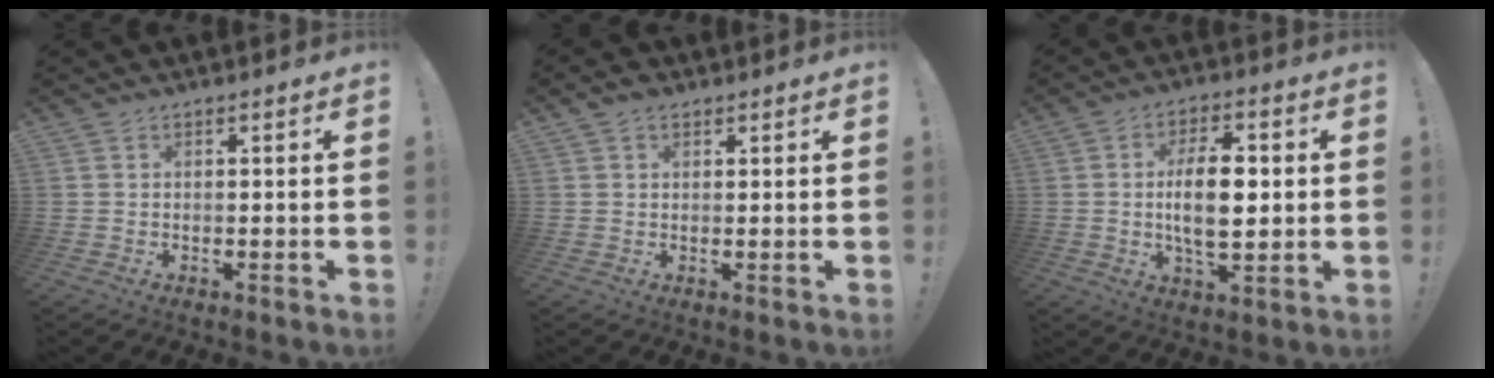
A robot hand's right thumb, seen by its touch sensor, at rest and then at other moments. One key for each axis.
{"total": 2.9, "fx": 1.8, "fy": 1.8, "fz": 1.5, "tx": -0.017, "ty": -0.005, "tz": 0.032}
{"total": 12.9, "fx": 0.5, "fy": 6.1, "fz": 11.4, "tx": -0.209, "ty": -0.004, "tz": -0.001}